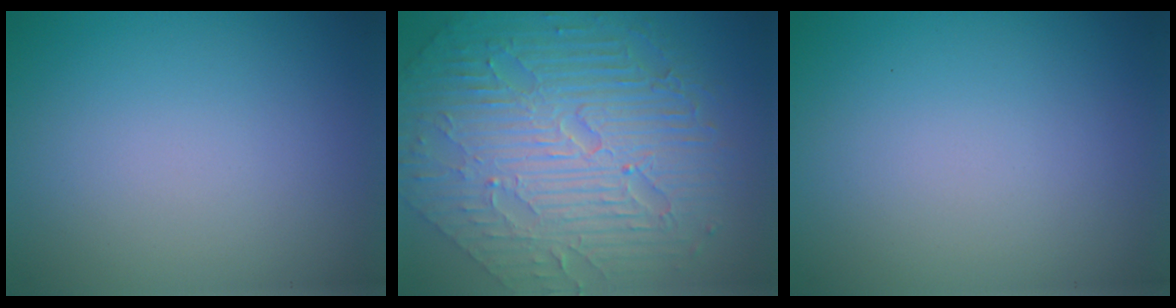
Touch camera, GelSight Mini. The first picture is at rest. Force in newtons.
{"total": 10.9, "press": 7.4, "slide": 8.1}
{"total": 0.0}